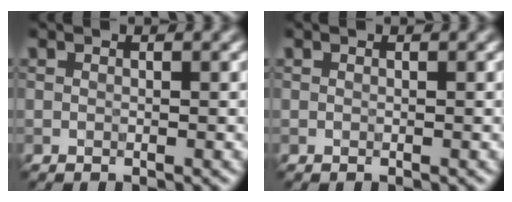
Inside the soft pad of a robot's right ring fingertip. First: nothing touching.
{"total": 0.0}